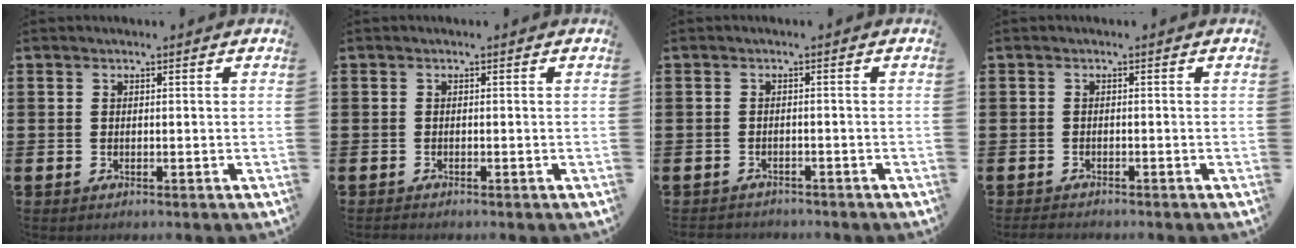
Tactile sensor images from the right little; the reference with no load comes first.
{"total": 0.0}
{"total": 1.0, "force": [-1.0, 0.3, -0.1], "torque": [-0.003, 0.002, -0.022]}
{"total": 0.8, "force": [-0.7, 0.1, 0.2], "torque": [-0.007, -0.001, -0.015]}